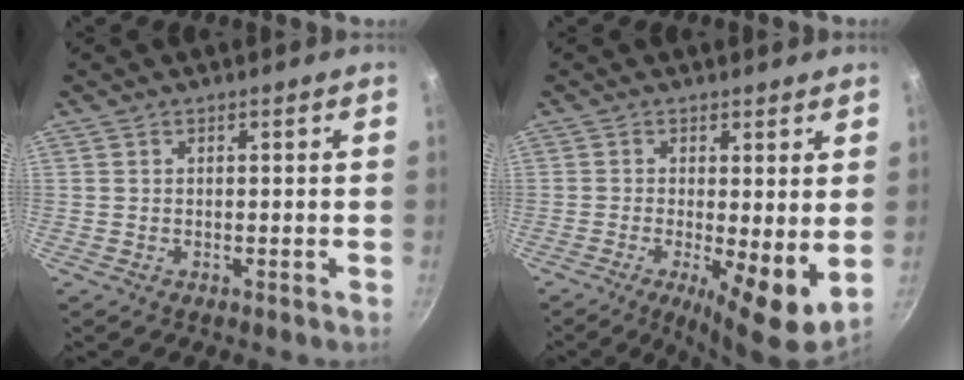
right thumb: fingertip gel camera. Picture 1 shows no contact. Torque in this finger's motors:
{"motor_torque": [0.06, 0.47, -0.14, 0.19, 0.00]}